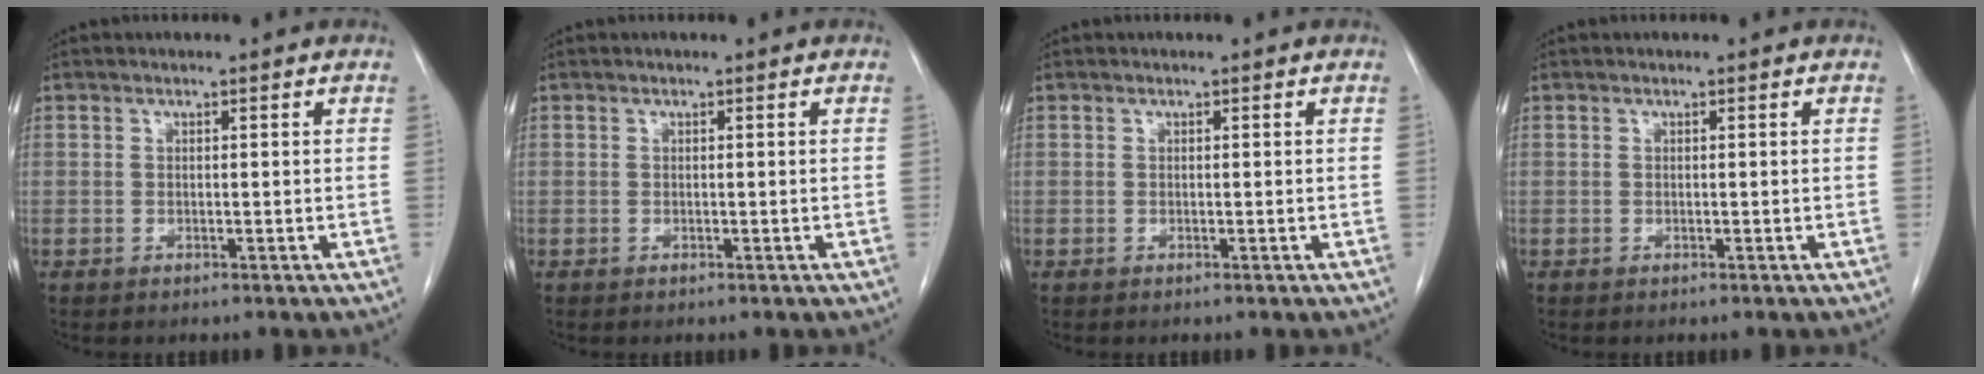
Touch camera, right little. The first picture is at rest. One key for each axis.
{"total": 0.0}
{"total": 0.0}
{"total": 0.0}